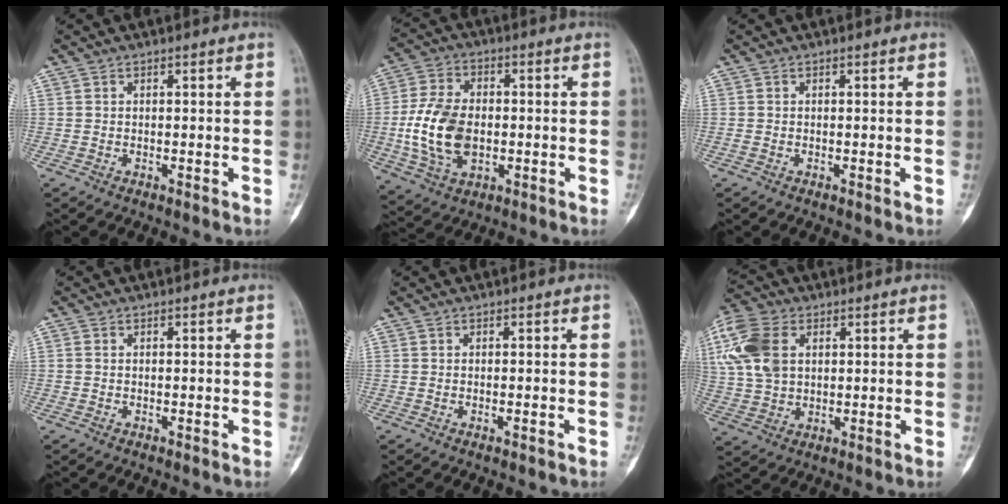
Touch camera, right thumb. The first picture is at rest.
{"total": 13.5, "force": [-1.3, 9.0, 10.0], "torque": [-0.191, 0.006, -0.021]}
{"total": 0.0}
{"total": 0.5, "force": [0.1, 0.4, -0.4], "torque": [0.004, -0.001, -0.003]}
{"total": 0.7, "force": [-0.4, 0.1, 0.5], "torque": [-0.006, -0.002, -0.005]}
{"total": 14.7, "force": [4.5, 10.3, 9.4], "torque": [-0.224, 0.006, 0.088]}